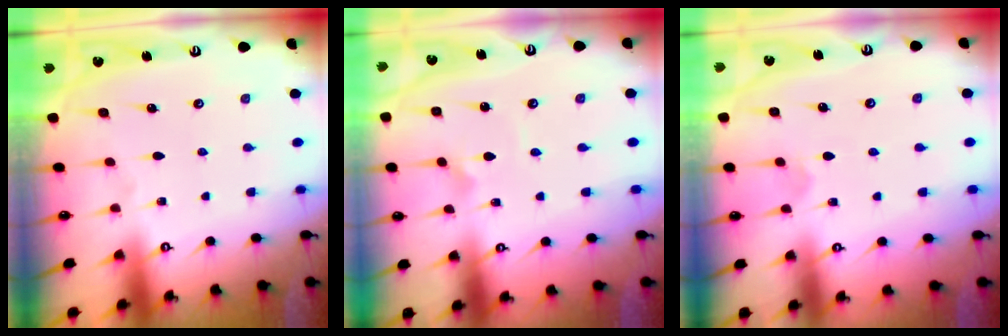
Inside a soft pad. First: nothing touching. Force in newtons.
{"total": 1.8, "press": 1.8, "slide": 0.1}
{"total": 4.5, "press": 4.5, "slide": 0.5}